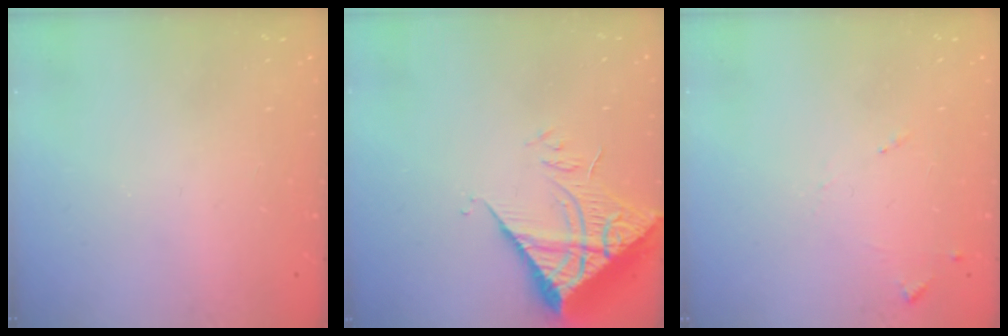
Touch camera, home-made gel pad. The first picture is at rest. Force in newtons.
{"total": 9.3, "press": 9.2, "slide": 1.2}
{"total": 6.7, "press": 6.6, "slide": 0.6}